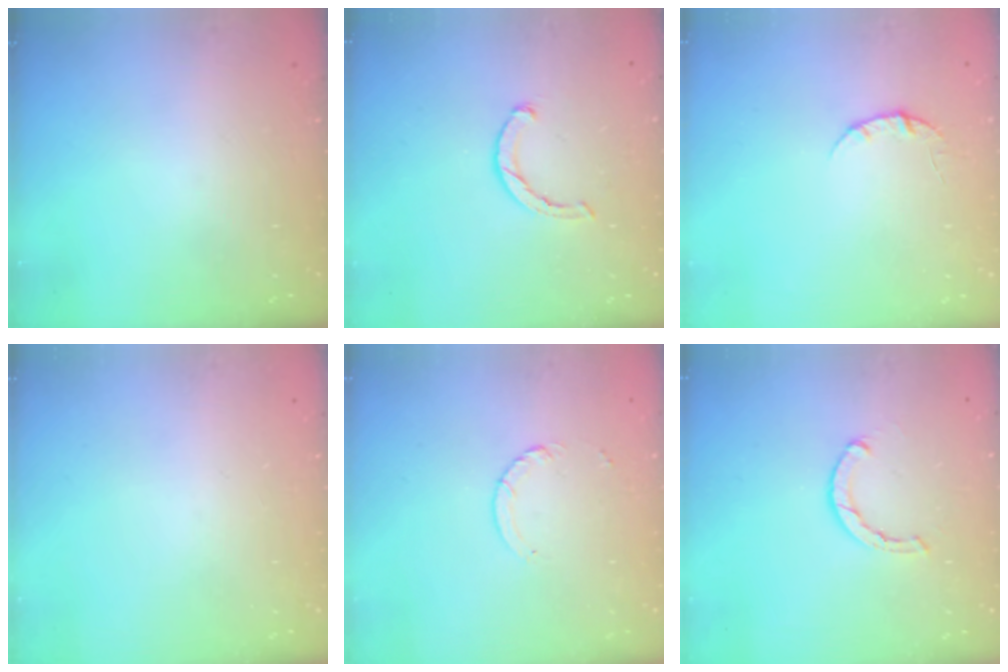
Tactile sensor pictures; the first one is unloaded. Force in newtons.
{"total": 2.3, "press": 2.3, "slide": 0.4}
{"total": 3.4, "press": 3.4, "slide": 0.4}
{"total": 0.0}
{"total": 3.8, "press": 3.8, "slide": 0.3}
{"total": 2.1, "press": 2.1, "slide": 0.2}